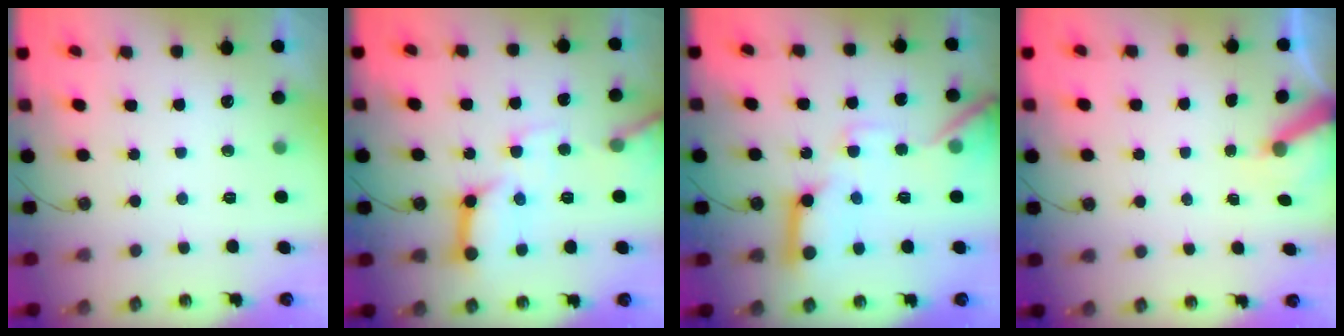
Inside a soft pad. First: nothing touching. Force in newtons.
{"total": 14.8, "press": 14.7, "slide": 1.6}
{"total": 17.2, "press": 17.1, "slide": 2.1}
{"total": 5.4, "press": 5.4, "slide": 0.3}